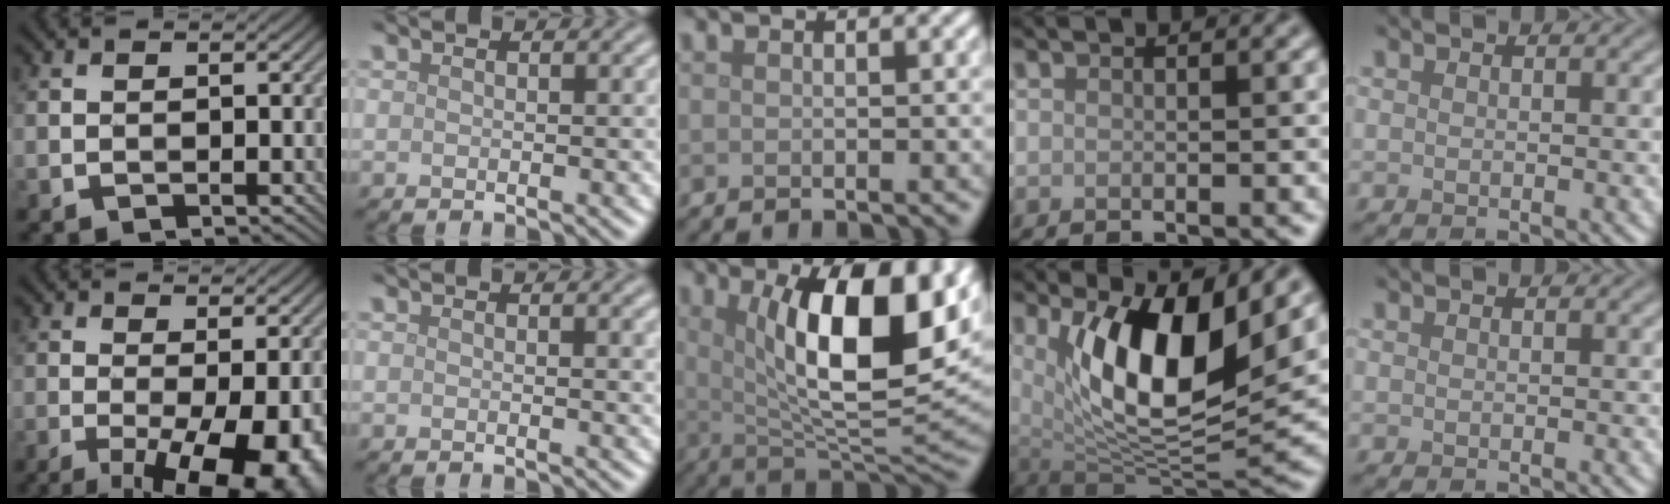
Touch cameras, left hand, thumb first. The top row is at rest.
{"thumb": {"total": 13.4, "force": [-5.0, 4.2, 11.8], "torque": [-0.167, -0.008, -0.063]}, "index": {"total": 1.4, "force": [0.5, 0.4, 1.3], "torque": [-0.011, 0.003, 0.005]}, "middle": {"total": 12.5, "force": [3.2, 4.2, 11.3], "torque": [-0.166, -0.003, 0.052]}, "ring": {"total": 11.2, "force": [3.4, 4.5, 9.7], "torque": [-0.160, -0.022, 0.065]}}